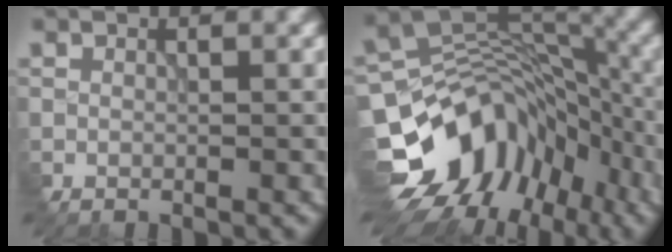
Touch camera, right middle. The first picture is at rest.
{"total": 11.3, "force": [-5.1, 8.4, 5.6], "torque": [-0.121, 0.012, -0.086]}